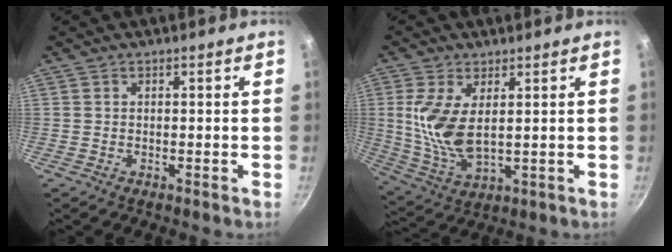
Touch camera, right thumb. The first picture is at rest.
{"total": 10.8, "force": [2.1, 5.3, 9.1], "torque": [-0.185, -0.018, 0.052]}